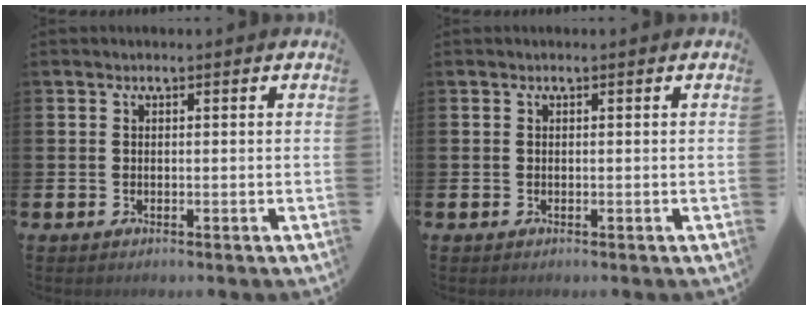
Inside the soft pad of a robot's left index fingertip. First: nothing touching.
{"total": 0.0}